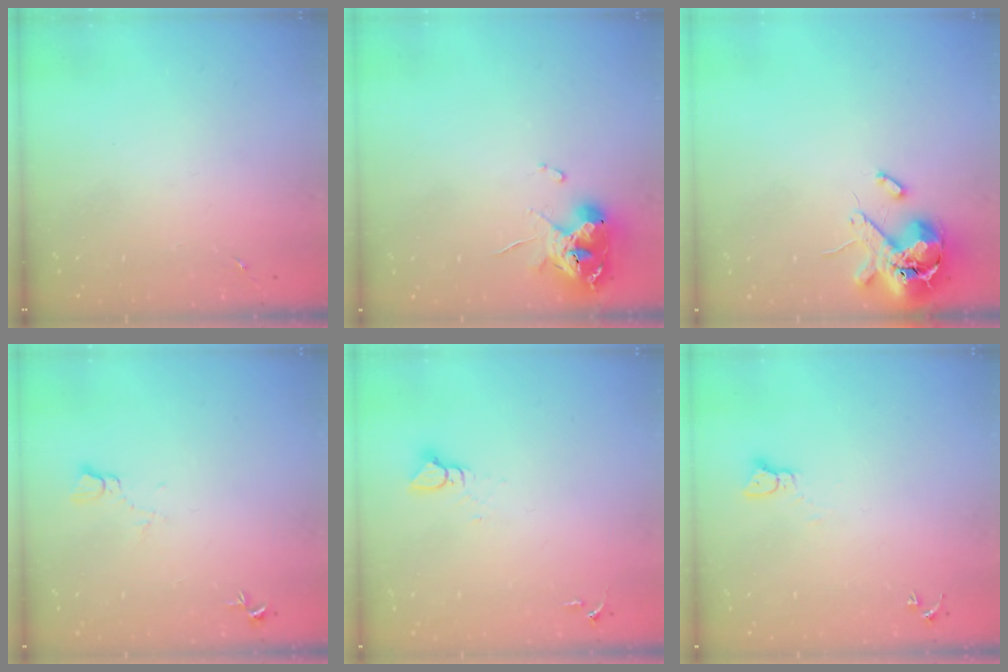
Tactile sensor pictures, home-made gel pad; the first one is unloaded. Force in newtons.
{"total": 10.3, "press": 10.3, "slide": 1.3}
{"total": 12.8, "press": 12.6, "slide": 2.0}
{"total": 5.6, "press": 5.5, "slide": 0.6}
{"total": 3.9, "press": 3.8, "slide": 0.5}
{"total": 2.3, "press": 2.3, "slide": 0.3}